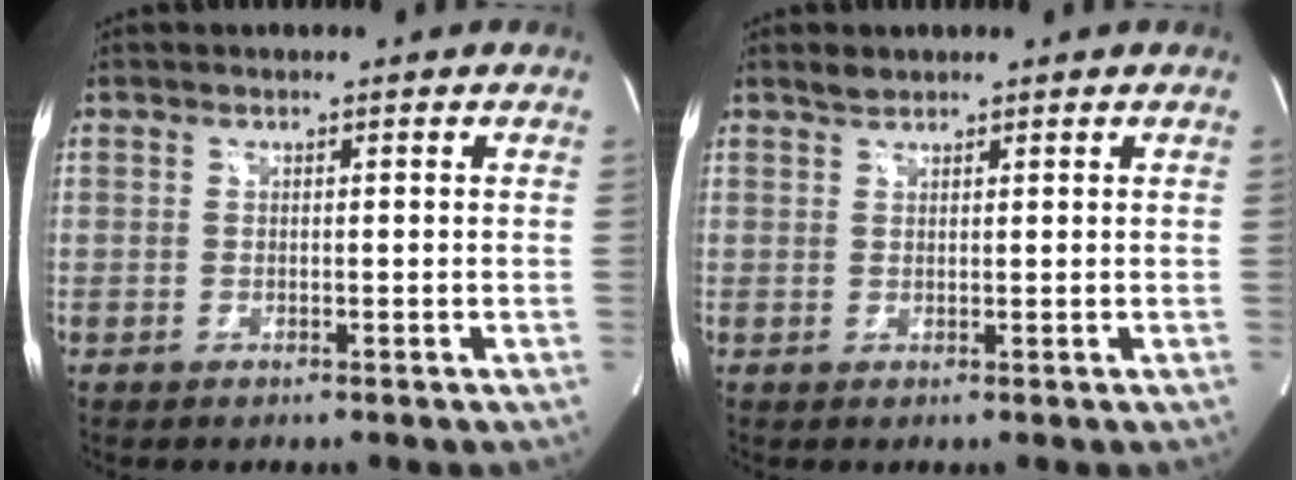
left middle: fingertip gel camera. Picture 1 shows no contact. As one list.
[{"total": 1.3, "force": [1.3, 0.3, 0.2], "torque": [-0.012, 0.003, 0.026]}]